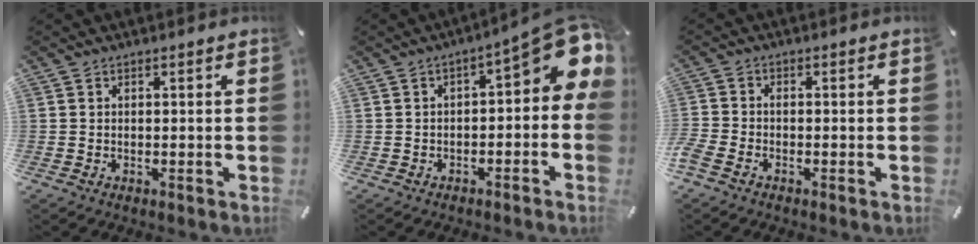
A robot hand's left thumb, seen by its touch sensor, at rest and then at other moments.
{"total": 10.7, "force": [3.5, 4.1, 9.2], "torque": [-0.112, -0.027, 0.056]}
{"total": 1.8, "force": [-1.5, 0.6, 0.8], "torque": [-0.020, 0.003, -0.030]}